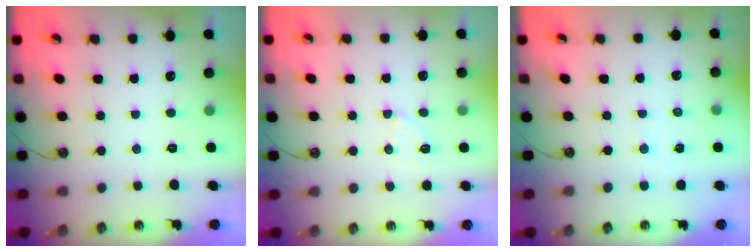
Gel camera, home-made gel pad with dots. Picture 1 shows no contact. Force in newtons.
{"total": 3.0, "press": 2.9, "slide": 0.5}
{"total": 2.6, "press": 2.6, "slide": 0.3}